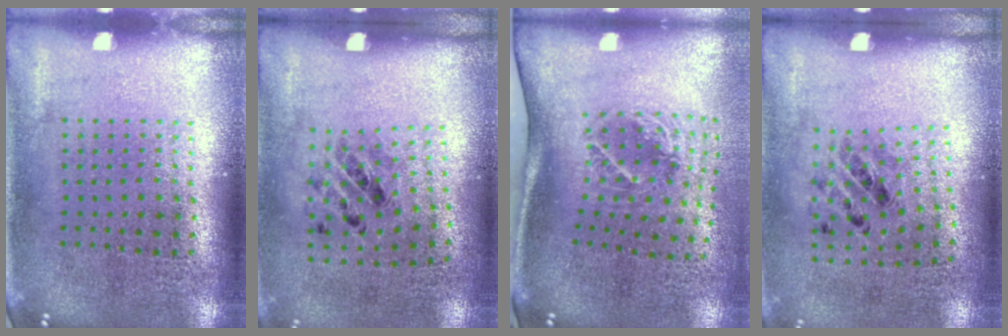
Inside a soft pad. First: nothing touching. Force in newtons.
{"total": 1.2, "press": 0.6, "slide": 1.1}
{"total": 2.0, "press": 1.3, "slide": 1.6}
{"total": 1.2, "press": 0.6, "slide": 1.1}